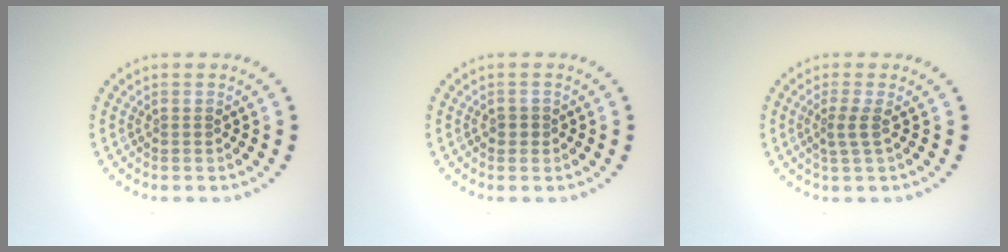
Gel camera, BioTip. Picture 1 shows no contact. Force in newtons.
{"total": 0.9, "press": 0.9, "slide": 0.2}
{"total": 1.7, "press": 1.1, "slide": 1.3}